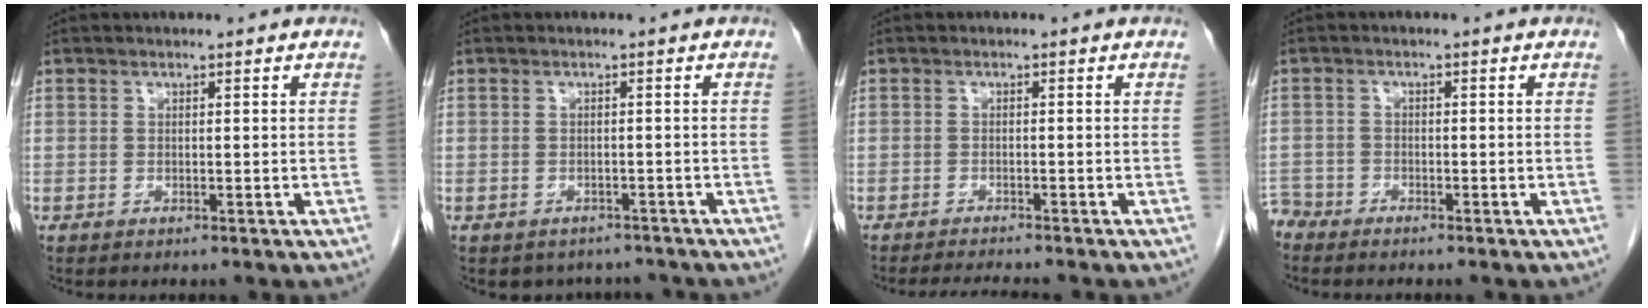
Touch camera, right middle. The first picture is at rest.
{"total": 4.7, "force": [-4.1, 2.3, 0.2], "torque": [0.006, 0.009, -0.049]}
{"total": 4.0, "force": [-3.7, -0.2, 1.4], "torque": [-0.019, -0.014, -0.057]}
{"total": 2.9, "force": [-2.8, 0.8, -0.2], "torque": [0.008, -0.004, -0.054]}